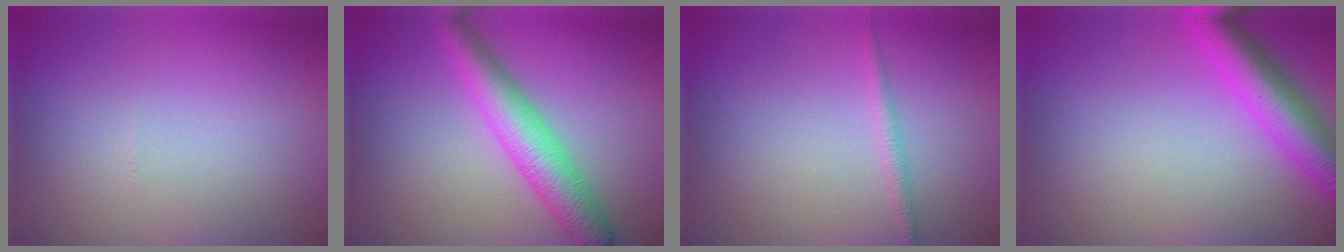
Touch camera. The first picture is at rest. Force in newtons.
{"total": 5.7, "press": 5.7, "slide": 0.1}
{"total": 1.1, "press": 1.1, "slide": 0.1}
{"total": 5.3, "press": 5.3, "slide": 0.2}